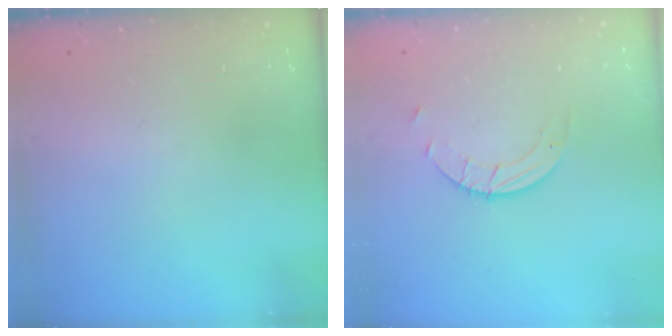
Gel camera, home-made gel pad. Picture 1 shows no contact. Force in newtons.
{"total": 2.5, "press": 2.5, "slide": 0.2}